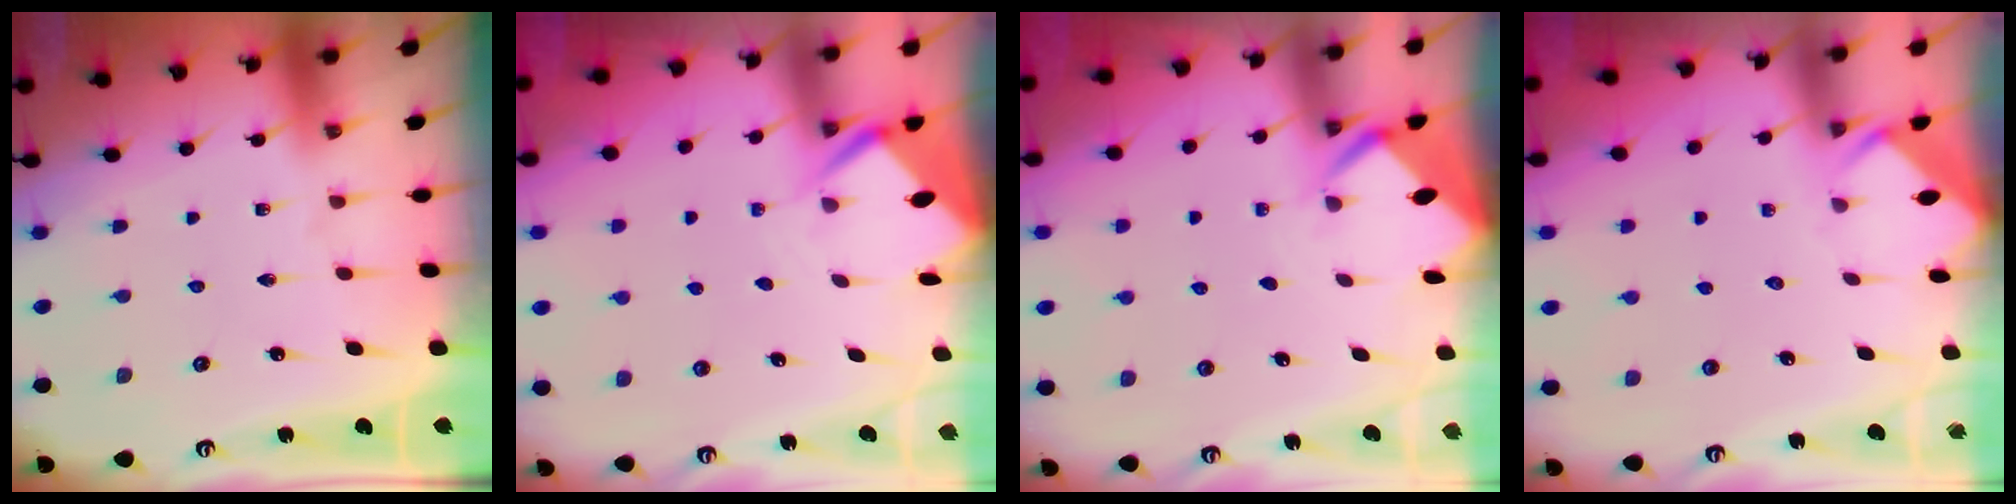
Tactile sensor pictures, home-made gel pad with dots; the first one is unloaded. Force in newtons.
{"total": 3.5, "press": 3.5, "slide": 0.3}
{"total": 2.9, "press": 2.9, "slide": 0.4}
{"total": 3.4, "press": 3.3, "slide": 0.5}